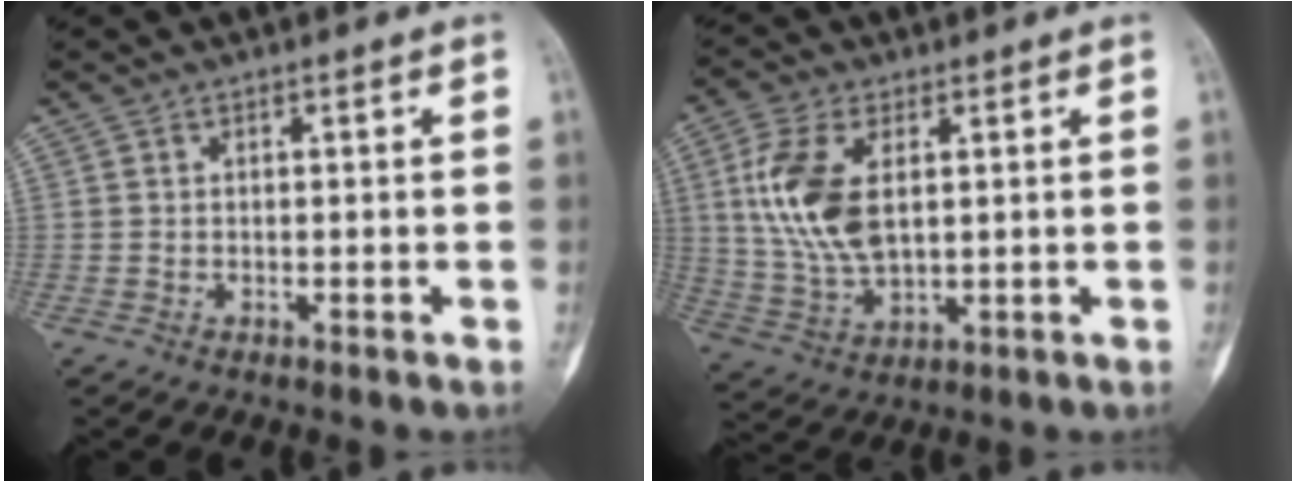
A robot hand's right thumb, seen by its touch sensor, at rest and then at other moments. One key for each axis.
{"total": 12.8, "fx": 2.8, "fy": 6.9, "fz": 10.5, "tx": -0.222, "ty": -0.009, "tz": 0.062}